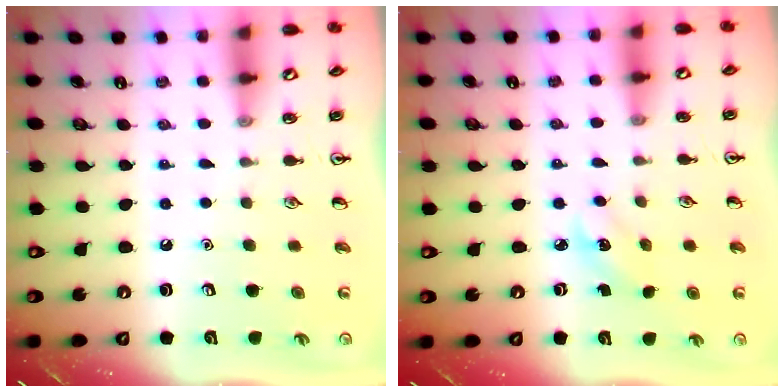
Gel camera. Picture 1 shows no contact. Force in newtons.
{"total": 2.3, "press": 2.1, "slide": 0.8}